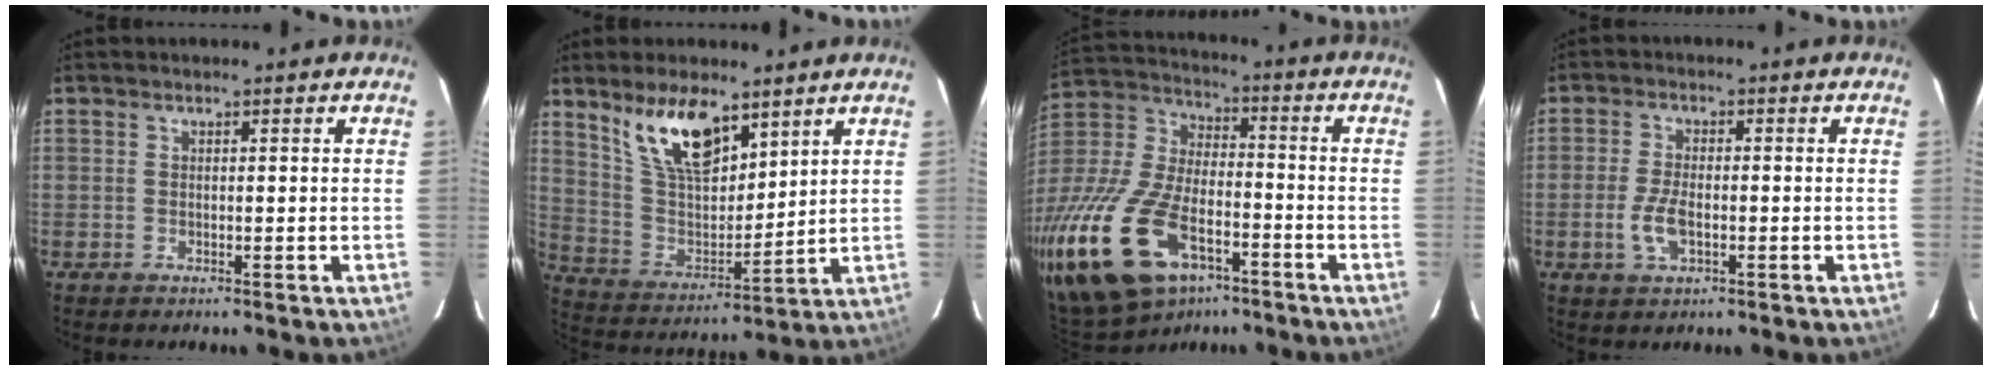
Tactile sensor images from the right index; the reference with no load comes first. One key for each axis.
{"total": 13.8, "fx": 8.9, "fy": 5.7, "fz": 8.9, "tx": -0.166, "ty": 0.002, "tz": 0.181}
{"total": 26.7, "fx": -14.2, "fy": 14.2, "fz": 17.6, "tx": -0.395, "ty": -0.028, "tz": -0.249}
{"total": 5.2, "fx": -1.6, "fy": 2.3, "fz": 4.4, "tx": -0.098, "ty": -0.003, "tz": -0.030}